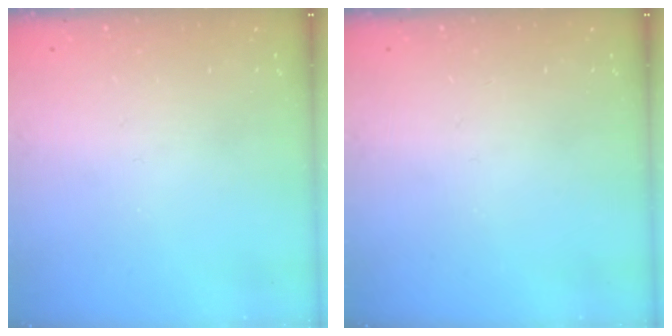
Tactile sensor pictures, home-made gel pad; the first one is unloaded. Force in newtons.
{"total": 0.0}